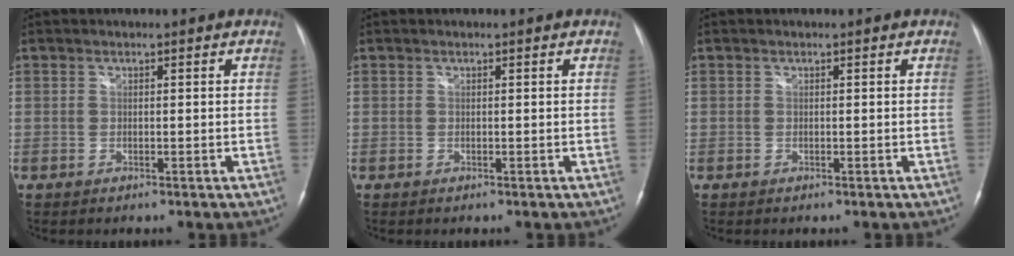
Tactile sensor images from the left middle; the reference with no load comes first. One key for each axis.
{"total": 0.0}
{"total": 0.0}